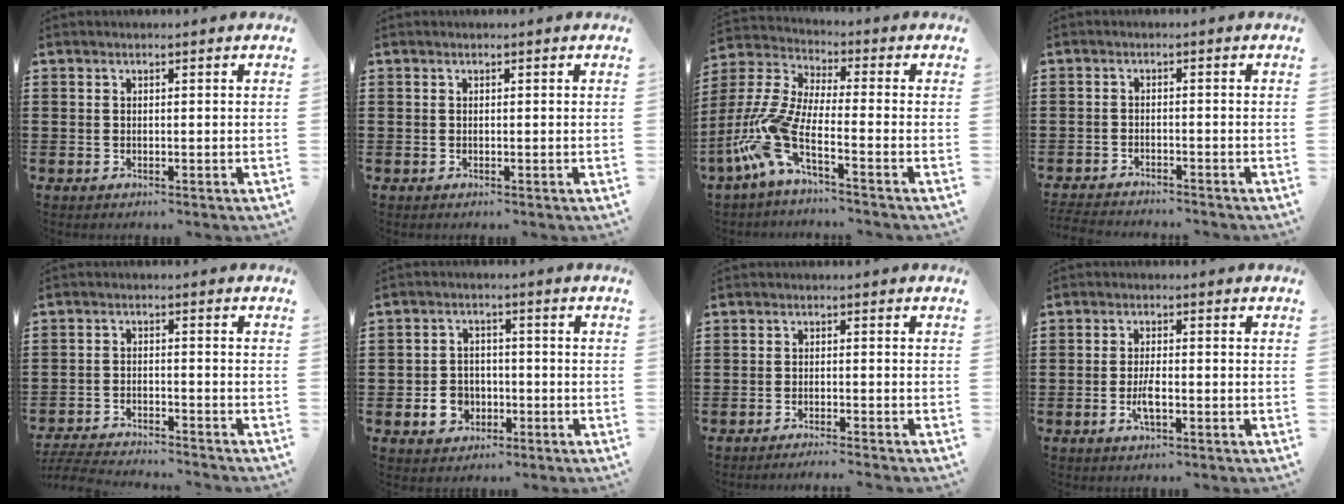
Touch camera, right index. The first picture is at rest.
{"total": 0.0}
{"total": 8.7, "force": [-4.7, 2.1, 7.0], "torque": [-0.211, -0.039, -0.110]}
{"total": 2.4, "force": [-2.4, 0.0, 0.0], "torque": [-0.003, -0.002, -0.050]}
{"total": 4.4, "force": [-4.3, -0.1, 0.6], "torque": [-0.024, -0.009, -0.091]}
{"total": 4.9, "force": [-1.7, 4.0, 2.2], "torque": [-0.053, 0.005, -0.033]}
{"total": 1.6, "force": [-1.5, -0.5, 0.3], "torque": [-0.006, 0.001, -0.029]}
{"total": 3.4, "force": [-1.2, 0.9, 3.0], "torque": [-0.059, -0.001, -0.023]}